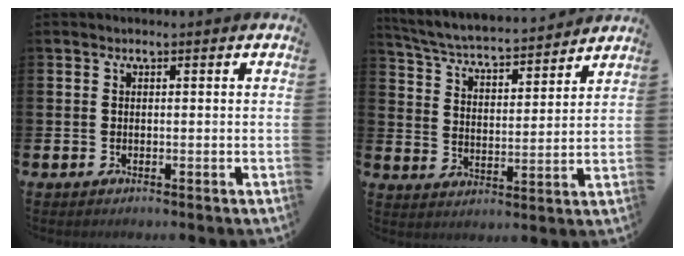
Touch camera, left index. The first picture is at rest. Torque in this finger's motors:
{"motor_torque": [0.71, -0.70, 0.62, 0.12]}